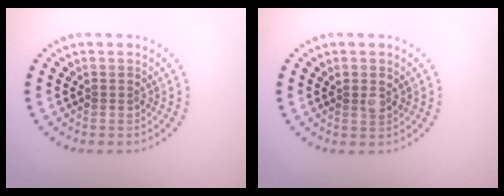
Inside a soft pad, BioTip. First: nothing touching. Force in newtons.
{"total": 1.0, "press": 0.9, "slide": 0.5}